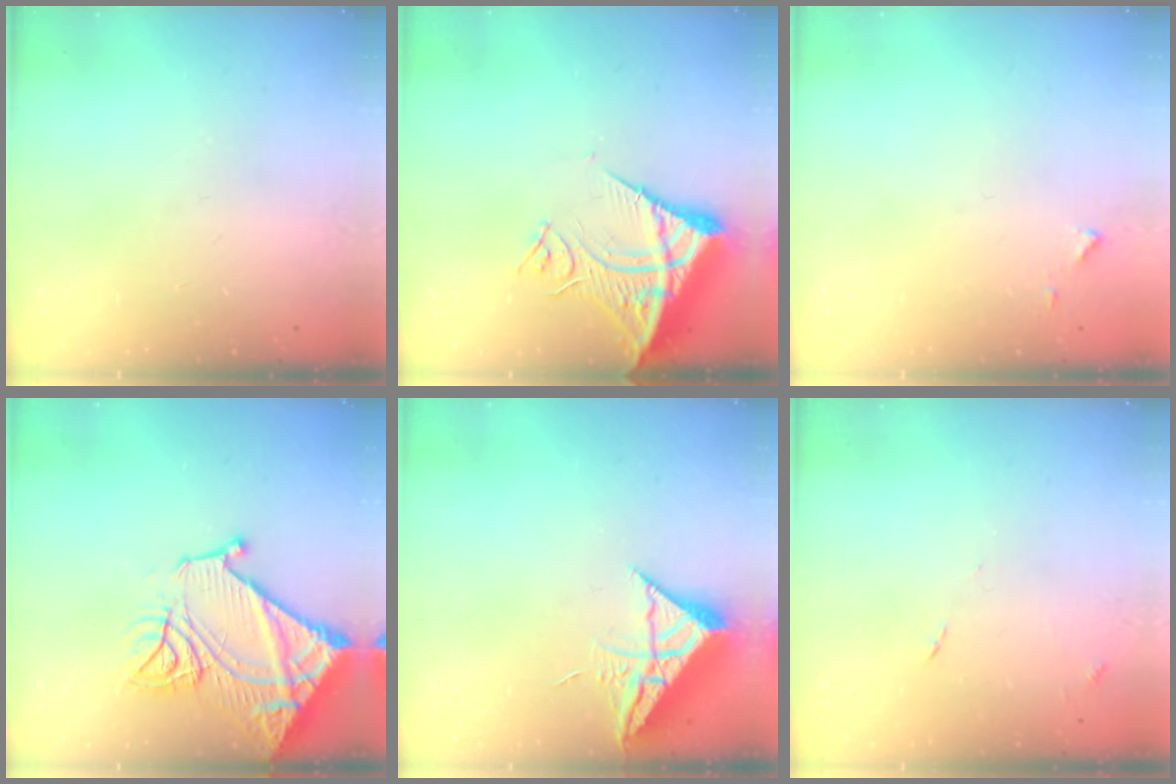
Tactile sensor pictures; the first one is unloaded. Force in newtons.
{"total": 13.5, "press": 13.3, "slide": 1.8}
{"total": 4.3, "press": 4.2, "slide": 0.5}
{"total": 22.0, "press": 21.8, "slide": 2.5}
{"total": 10.0, "press": 9.9, "slide": 0.8}
{"total": 7.4, "press": 7.4, "slide": 0.7}